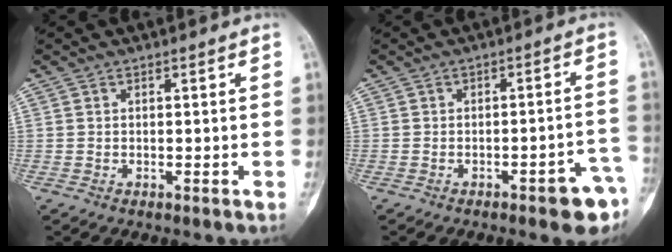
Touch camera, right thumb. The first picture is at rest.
{"total": 7.9, "force": [-4.0, 2.2, 6.5], "torque": [-0.067, 0.029, -0.042]}